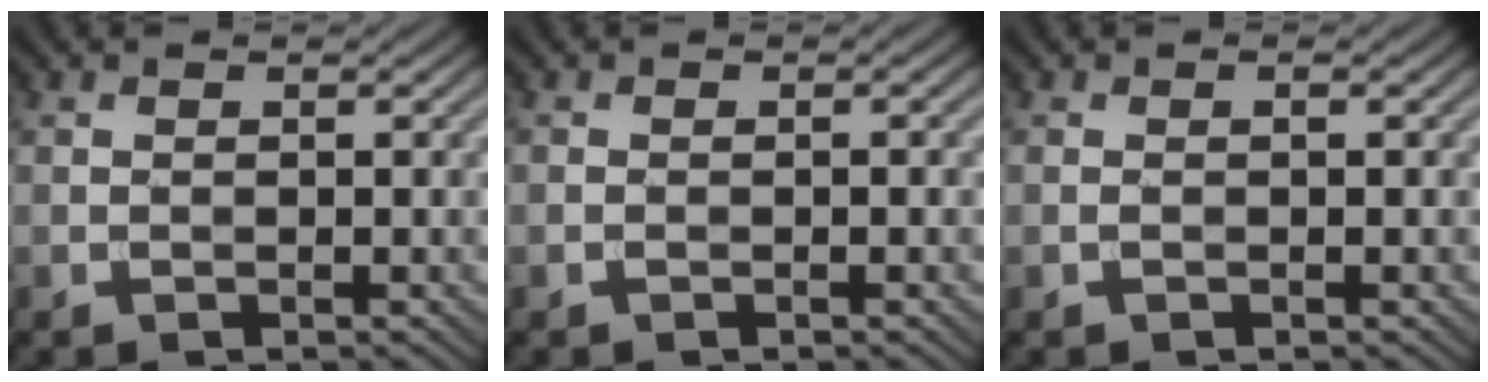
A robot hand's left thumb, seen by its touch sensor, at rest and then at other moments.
{"total": 0.6, "force": [-0.4, 0.1, 0.5], "torque": [-0.008, 0.002, -0.006]}
{"total": 0.6, "force": [0.0, 0.0, 0.6], "torque": [-0.011, 0.002, -0.002]}